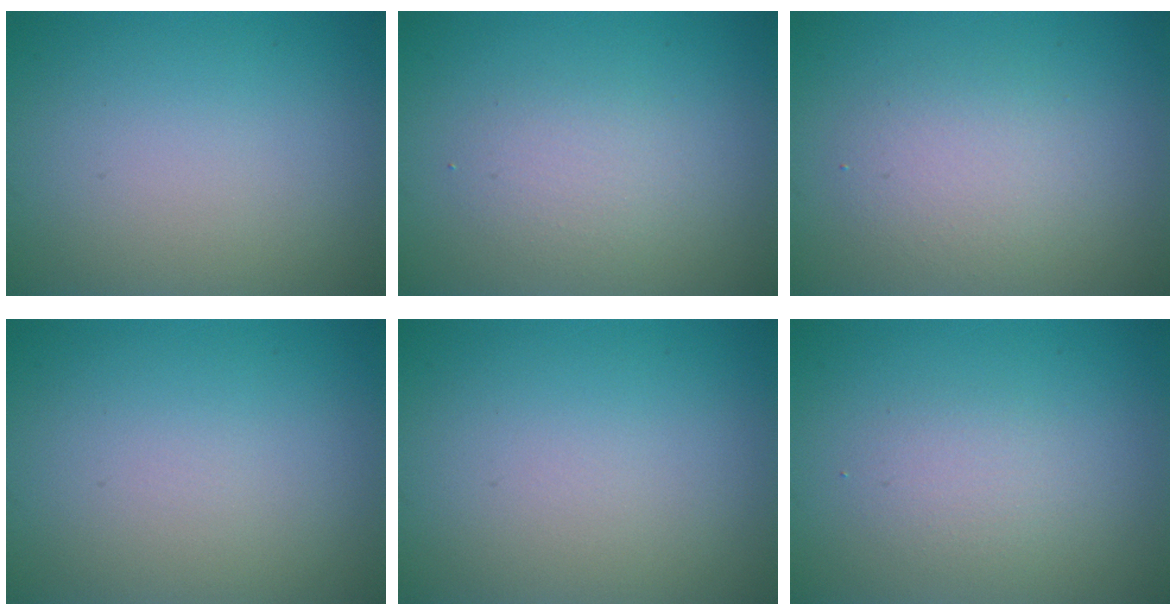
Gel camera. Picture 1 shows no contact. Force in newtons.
{"total": 1.9, "press": 1.9, "slide": 0.1}
{"total": 3.0, "press": 3.0, "slide": 0.2}
{"total": 0.0}
{"total": 0.0}
{"total": 1.7, "press": 1.7, "slide": 0.1}